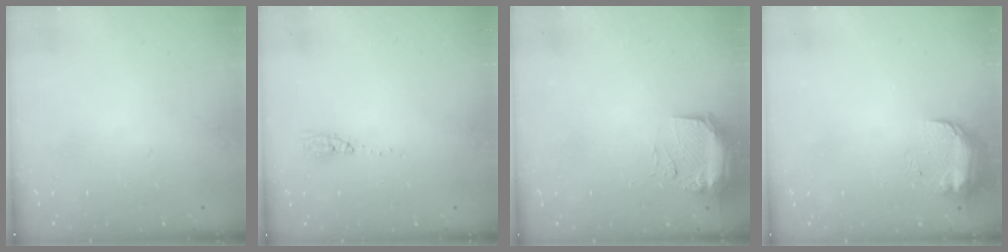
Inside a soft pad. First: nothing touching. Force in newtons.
{"total": 3.7, "press": 3.4, "slide": 1.4}
{"total": 9.3, "press": 9.1, "slide": 1.7}
{"total": 8.9, "press": 8.9, "slide": 0.8}